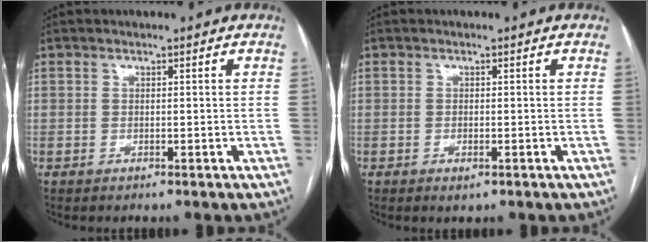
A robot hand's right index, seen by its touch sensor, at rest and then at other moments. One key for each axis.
{"total": 1.2, "fx": -0.6, "fy": 0.4, "fz": 0.9, "tx": -0.016, "ty": -0.003, "tz": -0.004}